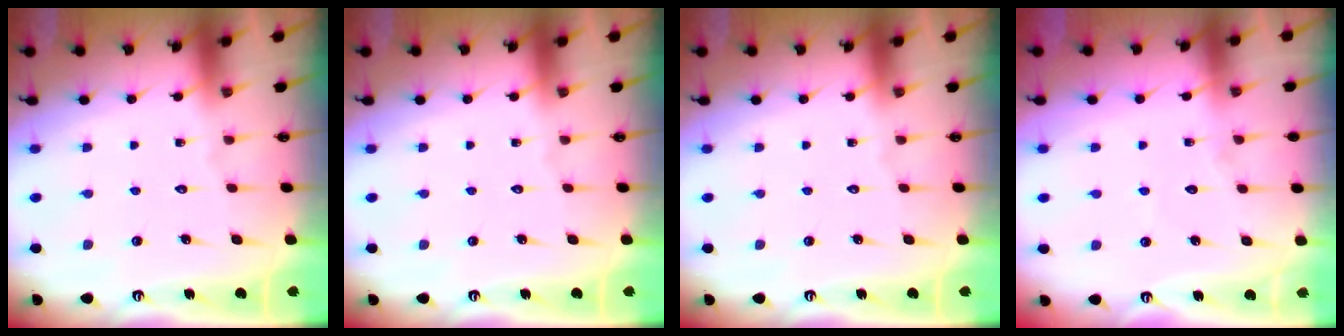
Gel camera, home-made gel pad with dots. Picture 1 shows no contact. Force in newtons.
{"total": 0.0}
{"total": 0.0}
{"total": 4.1, "press": 4.1, "slide": 0.4}